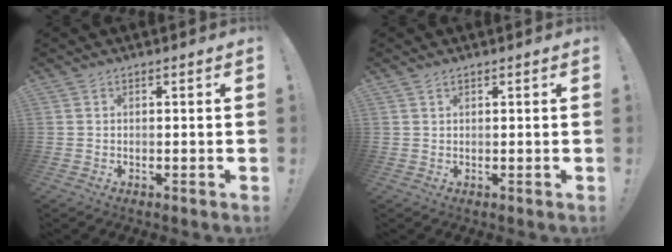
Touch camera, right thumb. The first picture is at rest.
{"total": 0.9, "force": [0.7, 0.4, 0.4], "torque": [-0.007, -0.001, 0.013]}